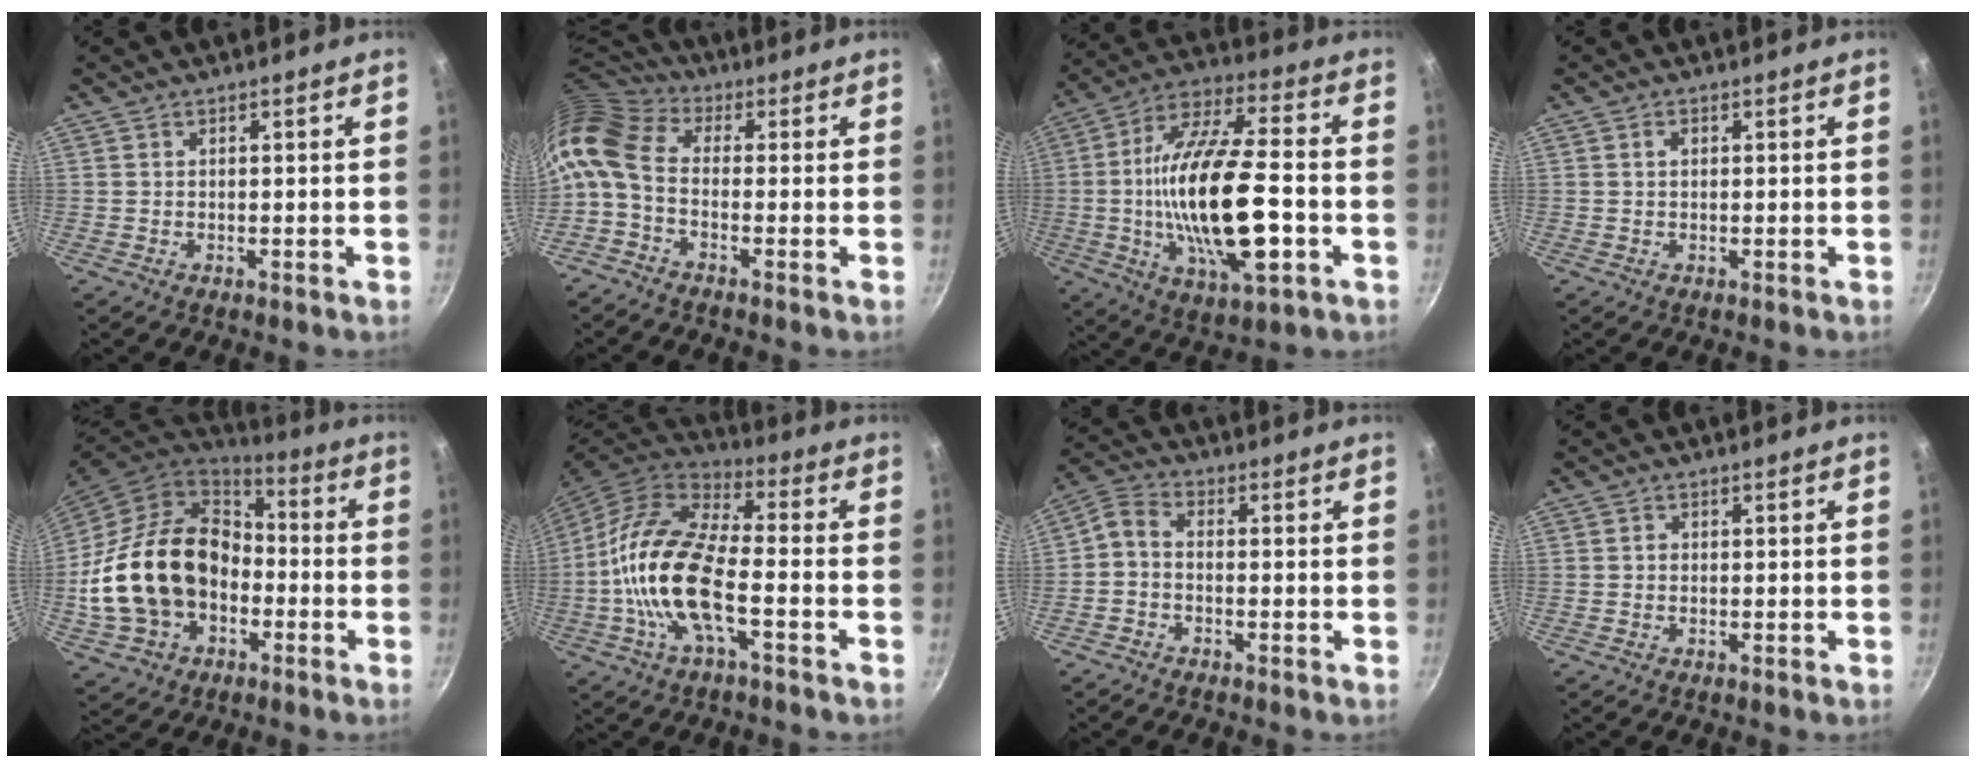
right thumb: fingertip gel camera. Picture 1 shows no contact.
{"total": 11.5, "force": [-1.1, 7.1, 9.0], "torque": [-0.192, 0.024, -0.043]}
{"total": 23.7, "force": [-3.6, 8.6, 21.8], "torque": [-0.400, 0.016, -0.069]}
{"total": 1.2, "force": [0.3, 0.8, 0.7], "torque": [-0.011, 0.004, 0.004]}
{"total": 23.2, "force": [-3.7, 17.1, 15.2], "torque": [-0.263, 0.053, -0.052]}
{"total": 17.3, "force": [-4.1, 7.1, 15.3], "torque": [-0.293, 0.033, -0.095]}
{"total": 4.1, "force": [-1.5, 2.4, 2.8], "torque": [-0.073, 0.030, -0.043]}
{"total": 0.7, "force": [0.0, 0.7, 0.2], "torque": [-0.001, 0.004, -0.001]}